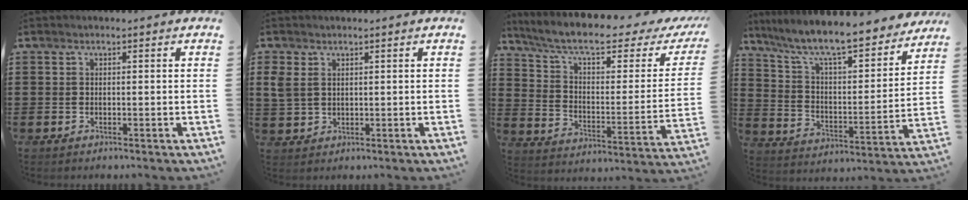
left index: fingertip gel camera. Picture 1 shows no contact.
{"total": 2.6, "force": [1.2, 1.8, 1.3], "torque": [-0.041, 0.006, 0.020]}
{"total": 8.7, "force": [6.2, 1.6, 5.9], "torque": [-0.129, -0.036, 0.100]}
{"total": 8.8, "force": [7.8, 0.6, 4.2], "torque": [-0.114, -0.057, 0.128]}